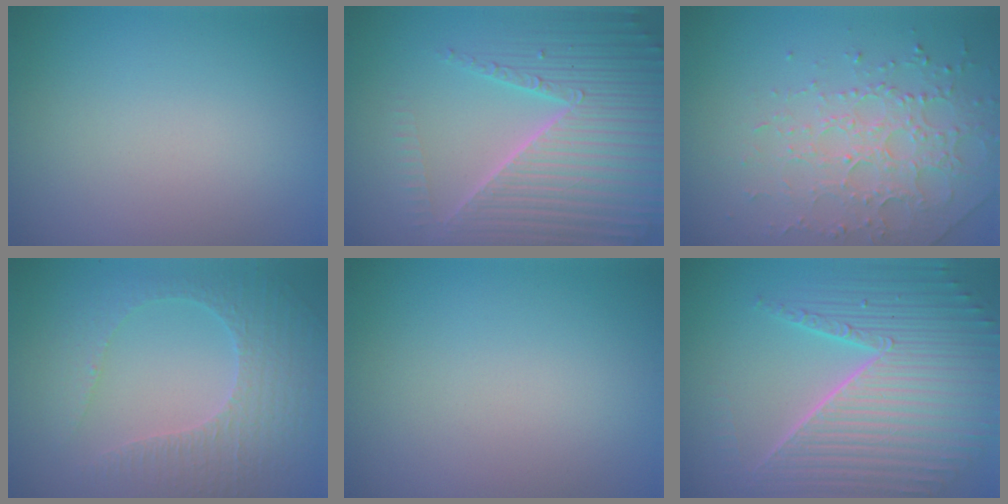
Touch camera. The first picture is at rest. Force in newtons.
{"total": 7.1, "press": 6.9, "slide": 1.6}
{"total": 3.7, "press": 3.5, "slide": 1.1}
{"total": 4.7, "press": 3.3, "slide": 3.3}
{"total": 0.0}
{"total": 10.1, "press": 6.5, "slide": 7.7}